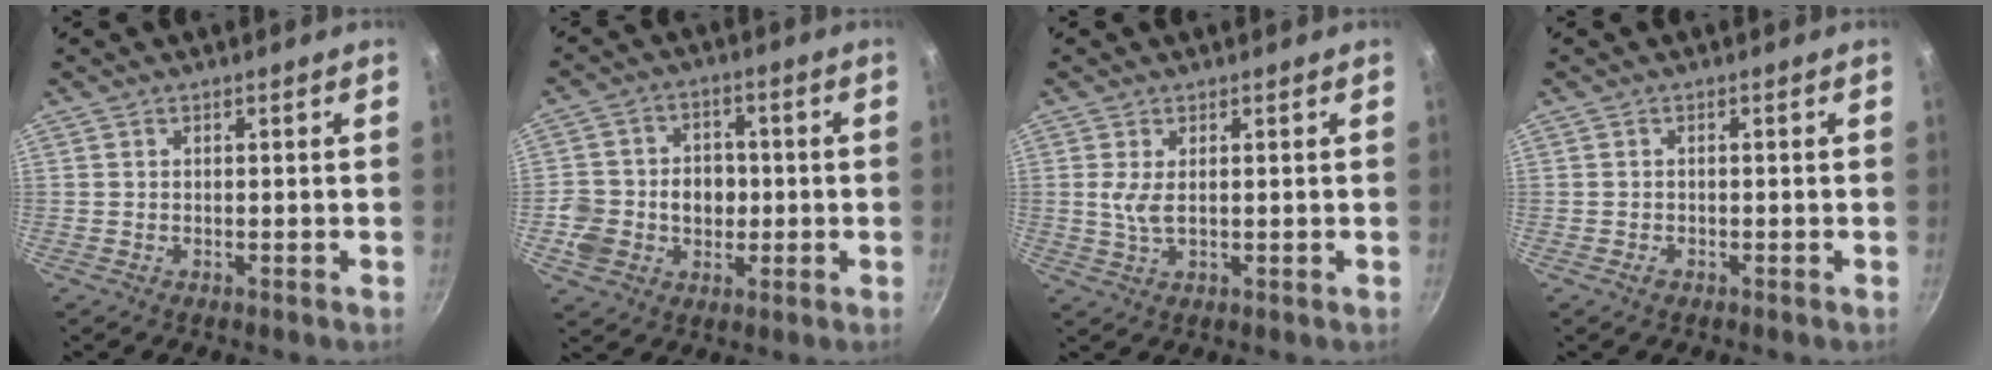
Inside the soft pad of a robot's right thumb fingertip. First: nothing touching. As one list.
[{"total": 10.8, "force": [-1.4, 9.1, 5.6], "torque": [-0.074, 0.020, -0.027]}, {"total": 3.3, "force": [0.6, 1.3, 3.0], "torque": [-0.065, -0.004, 0.015]}, {"total": 1.0, "force": [-0.6, 0.6, 0.5], "torque": [-0.013, 0.003, -0.012]}]